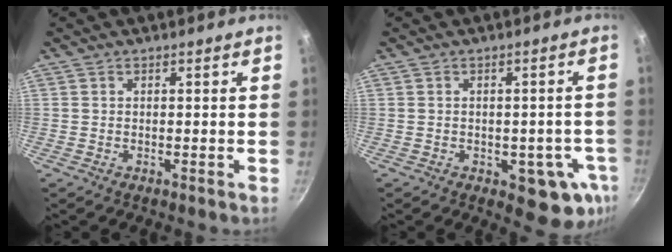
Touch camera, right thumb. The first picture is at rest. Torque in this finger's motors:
{"motor_torque": [0.94, 1.08, -0.16, 0.03, 0.18]}